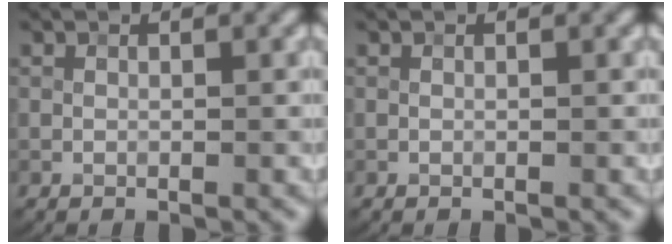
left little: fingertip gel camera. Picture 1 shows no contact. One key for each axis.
{"total": 0.0}